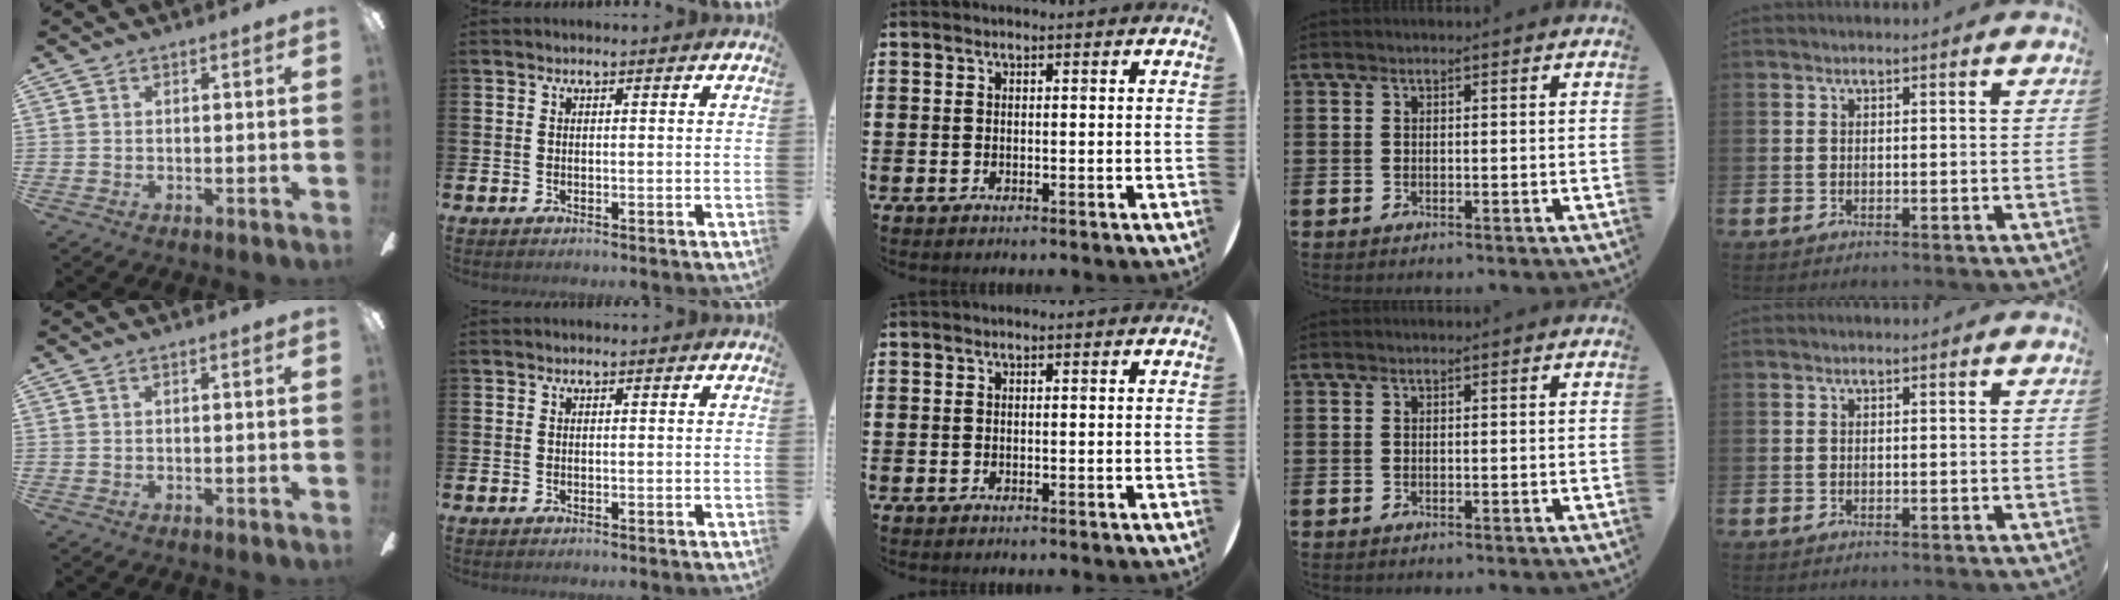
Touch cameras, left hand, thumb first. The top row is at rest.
{}